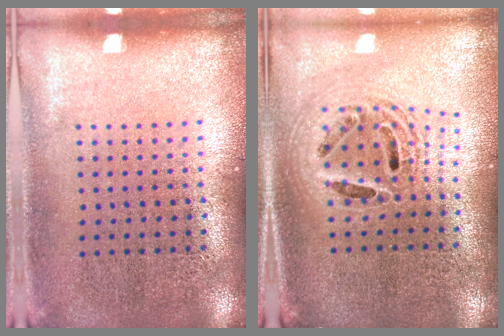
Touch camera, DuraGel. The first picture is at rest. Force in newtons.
{"total": 1.9, "press": 1.5, "slide": 1.1}